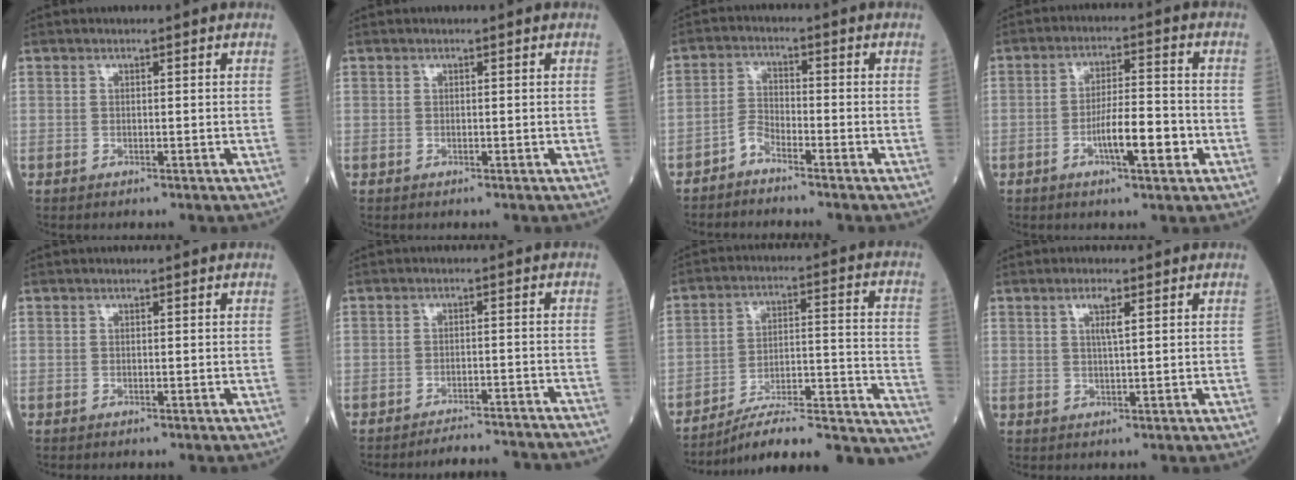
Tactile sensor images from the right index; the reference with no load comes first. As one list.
[{"total": 0.0}, {"total": 2.8, "force": [-2.5, 0.5, 1.0], "torque": [-0.020, -0.003, -0.054]}, {"total": 7.4, "force": [-2.6, 1.3, 6.8], "torque": [-0.117, 0.003, -0.043]}, {"total": 0.0}, {"total": 11.4, "force": [-11.0, -0.1, 2.7], "torque": [-0.015, -0.006, -0.136]}, {"total": 20.5, "force": [-17.1, 2.8, 11.0], "torque": [-0.086, 0.042, -0.246]}, {"total": 2.7, "force": [1.2, 0.2, 2.4], "torque": [-0.046, 0.001, 0.020]}]